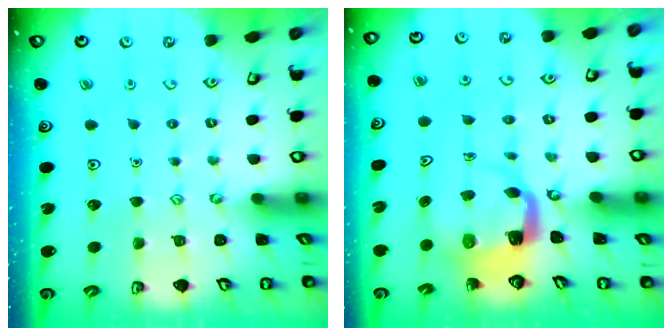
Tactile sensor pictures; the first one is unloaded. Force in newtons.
{"total": 4.0, "press": 3.9, "slide": 0.5}